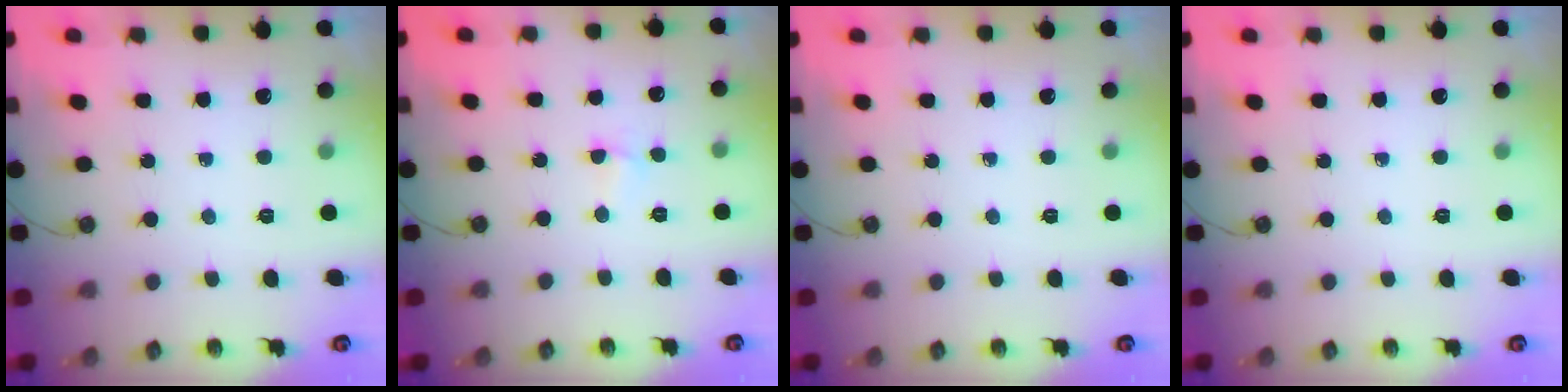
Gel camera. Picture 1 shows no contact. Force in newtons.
{"total": 2.3, "press": 2.2, "slide": 0.5}
{"total": 0.0}
{"total": 0.0}